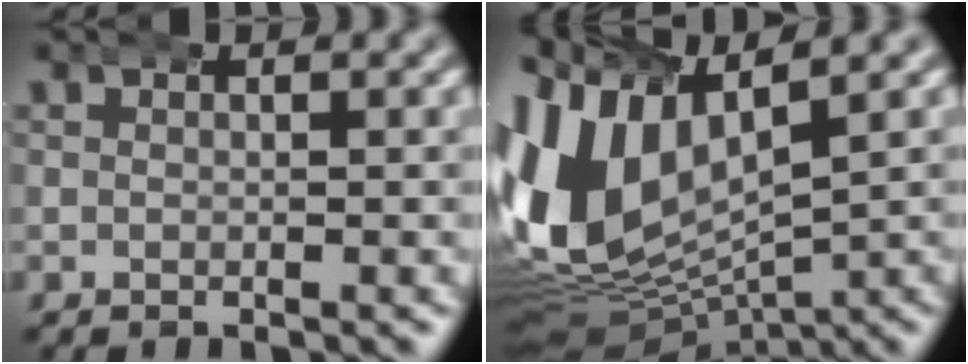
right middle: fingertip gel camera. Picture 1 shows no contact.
{"total": 13.6, "force": [1.4, 10.2, 9.0], "torque": [-0.213, -0.025, 0.035]}